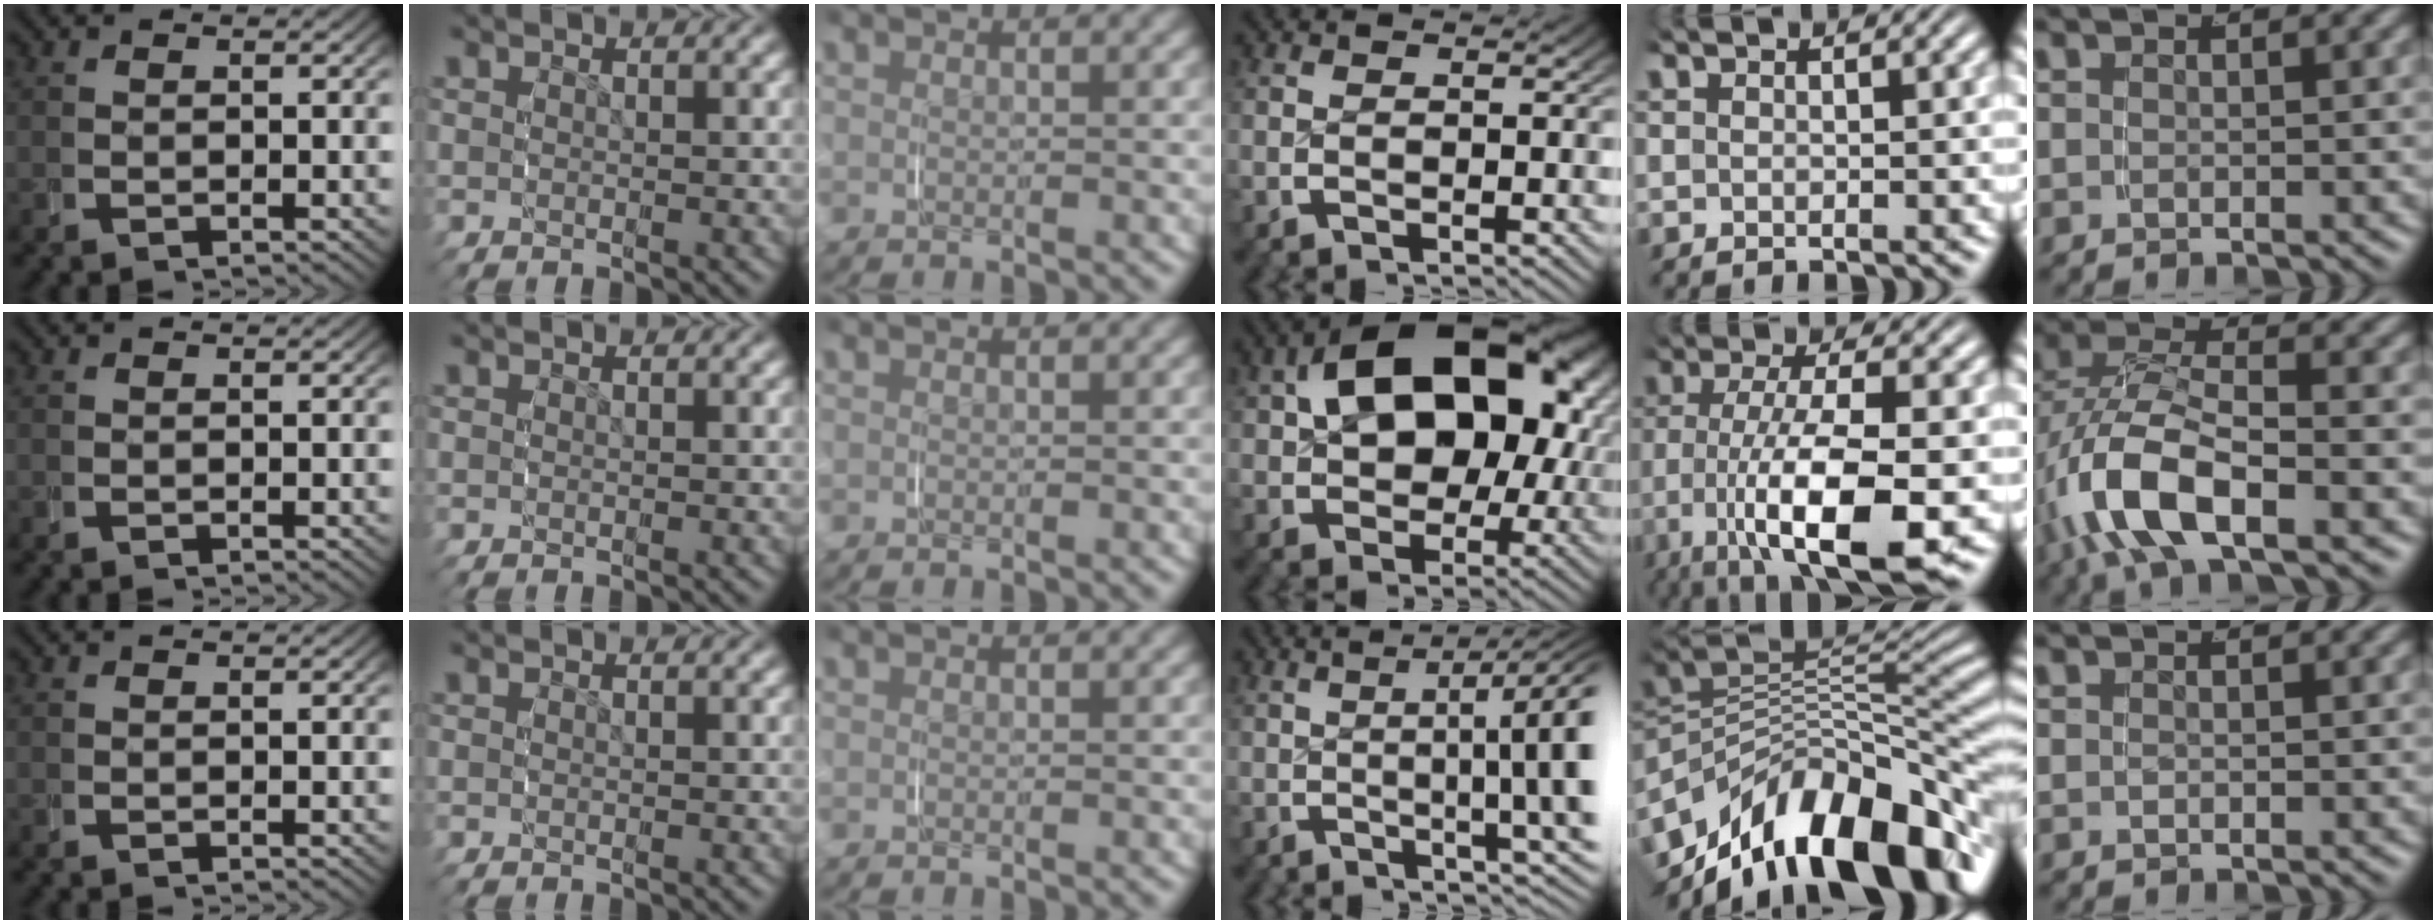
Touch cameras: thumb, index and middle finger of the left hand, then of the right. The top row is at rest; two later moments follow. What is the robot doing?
{"motion": "grasp_and_lifting", "object": "keyboard"}